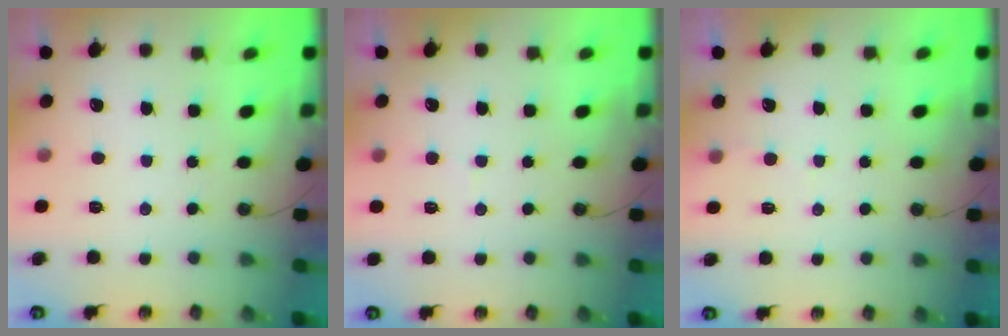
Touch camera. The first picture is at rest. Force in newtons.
{"total": 3.2, "press": 3.1, "slide": 0.7}
{"total": 2.8, "press": 2.8, "slide": 0.2}